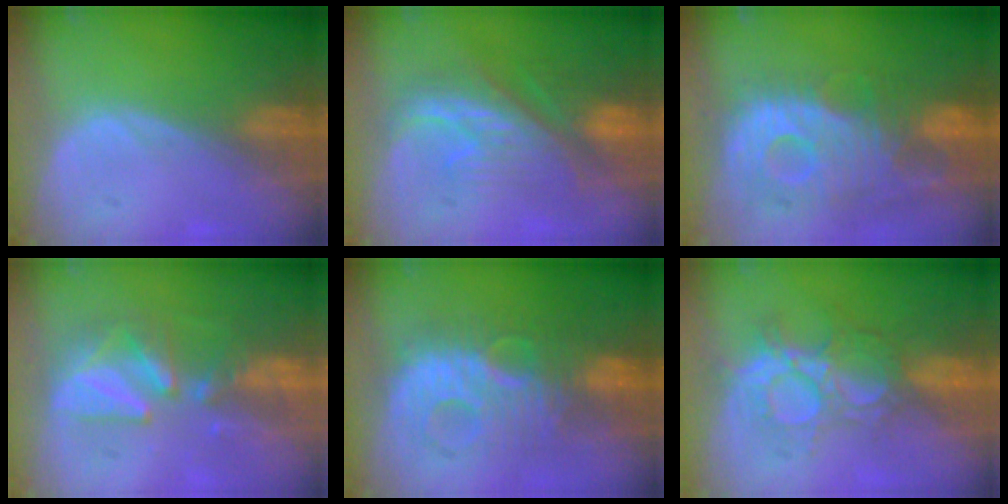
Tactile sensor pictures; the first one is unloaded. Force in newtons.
{"total": 9.2, "press": 8.7, "slide": 3.2}
{"total": 11.8, "press": 10.6, "slide": 5.1}
{"total": 7.6, "press": 7.3, "slide": 1.8}
{"total": 9.6, "press": 9.6, "slide": 0.1}
{"total": 8.7, "press": 8.0, "slide": 3.4}